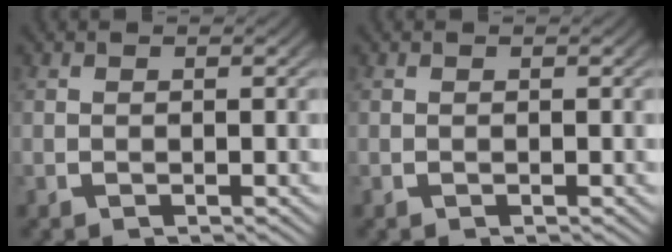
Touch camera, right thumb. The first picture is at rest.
{"total": 0.0}